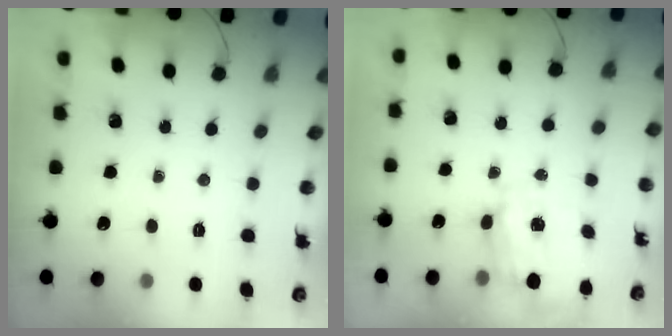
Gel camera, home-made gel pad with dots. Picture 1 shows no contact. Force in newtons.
{"total": 2.7, "press": 2.6, "slide": 1.0}